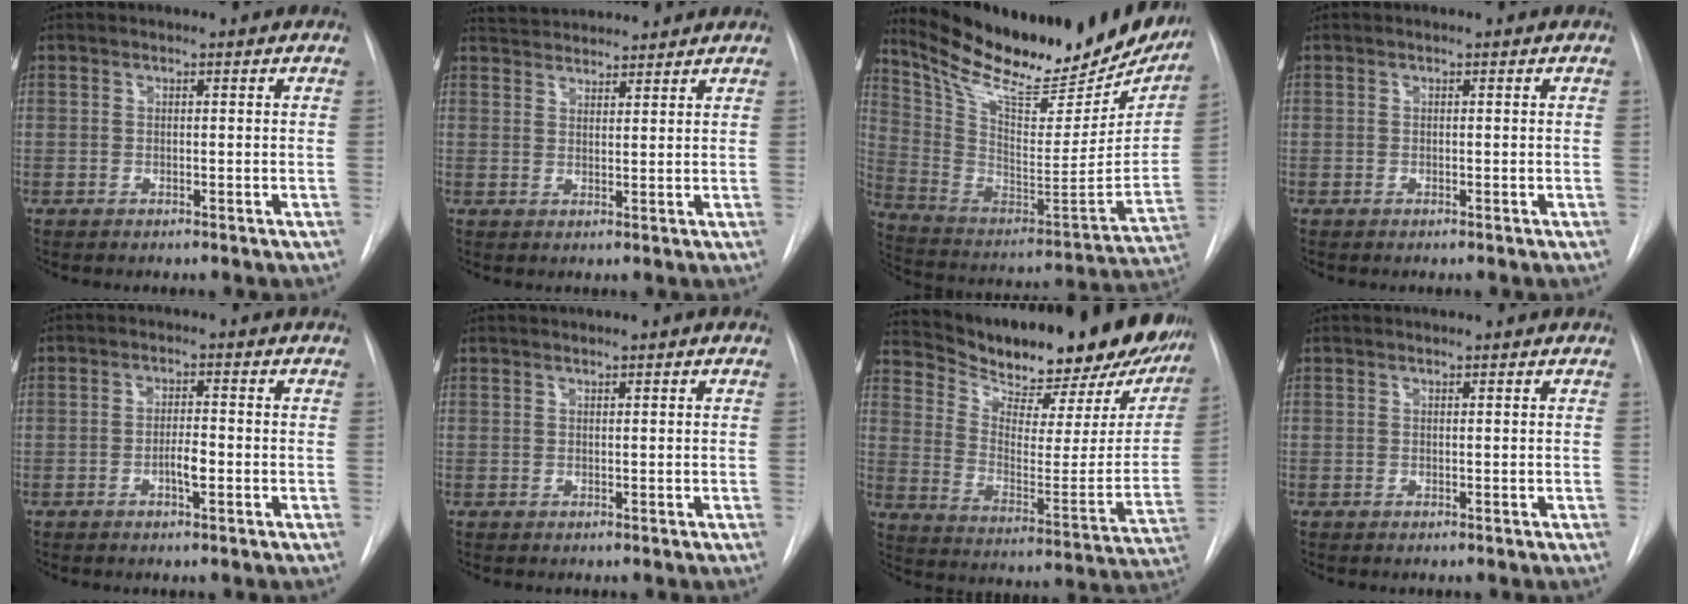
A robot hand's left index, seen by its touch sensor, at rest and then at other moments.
{"total": 6.8, "force": [6.6, 1.0, 1.3], "torque": [-0.028, 0.033, 0.104]}
{"total": 29.1, "force": [24.1, 8.3, 14.1], "torque": [-0.237, -0.039, 0.354]}
{"total": 0.0}
{"total": 2.7, "force": [-0.9, 0.5, 2.5], "torque": [-0.043, 0.002, -0.016]}
{"total": 0.7, "force": [0.5, 0.0, 0.5], "torque": [-0.008, 0.007, 0.010]}
{"total": 28.2, "force": [24.9, 6.8, 11.2], "torque": [-0.182, -0.070, 0.331]}
{"total": 0.6, "force": [0.6, 0.0, 0.1], "torque": [-0.002, 0.007, 0.010]}